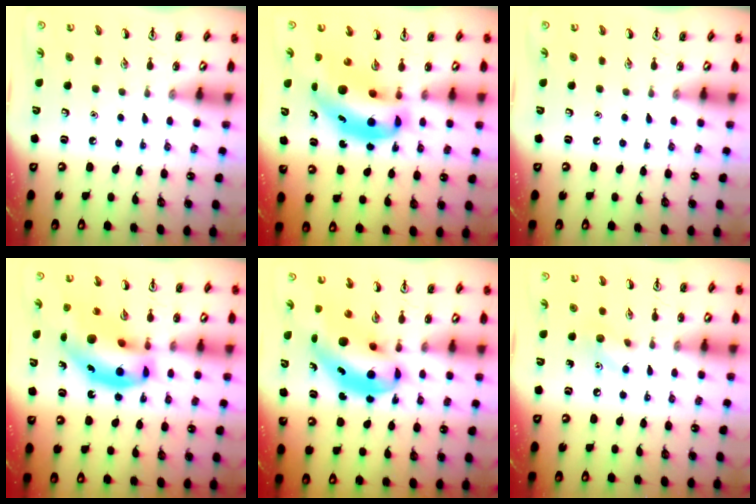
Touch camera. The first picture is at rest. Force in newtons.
{"total": 12.8, "press": 12.2, "slide": 3.9}
{"total": 0.0}
{"total": 19.0, "press": 18.2, "slide": 5.3}
{"total": 10.3, "press": 9.9, "slide": 3.0}
{"total": 6.3, "press": 6.2, "slide": 0.9}